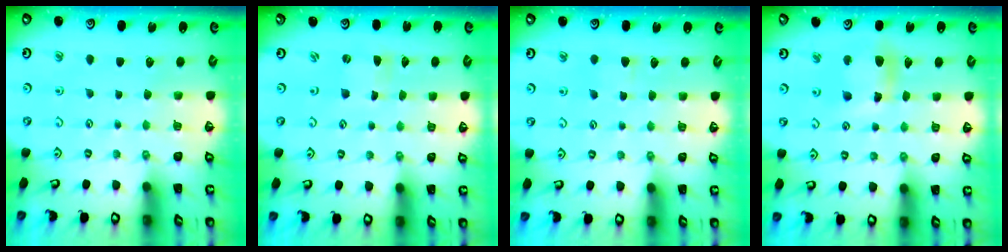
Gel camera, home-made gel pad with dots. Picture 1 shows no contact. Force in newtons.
{"total": 0.0}
{"total": 3.9, "press": 3.8, "slide": 0.5}
{"total": 10.7, "press": 10.6, "slide": 1.3}